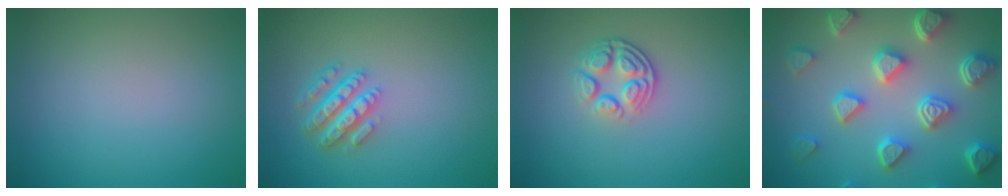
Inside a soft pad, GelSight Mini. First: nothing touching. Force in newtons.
{"total": 4.4, "press": 3.2, "slide": 3.0}
{"total": 3.7, "press": 2.8, "slide": 2.5}
{"total": 7.3, "press": 6.0, "slide": 4.2}